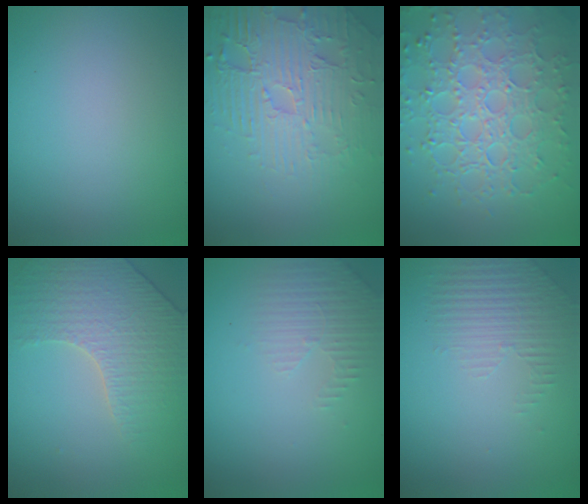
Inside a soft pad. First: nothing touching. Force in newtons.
{"total": 4.3, "press": 4.1, "slide": 1.4}
{"total": 8.0, "press": 5.7, "slide": 5.6}
{"total": 3.8, "press": 3.6, "slide": 1.2}
{"total": 2.3, "press": 2.2, "slide": 0.6}
{"total": 1.5, "press": 0.9, "slide": 1.2}